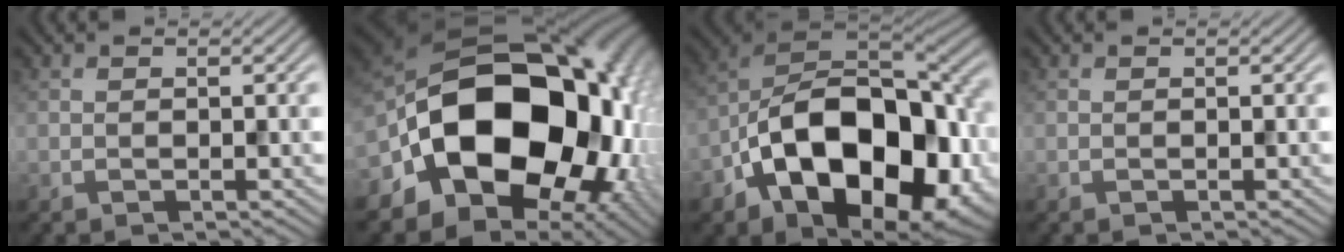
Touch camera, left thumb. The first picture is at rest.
{"total": 22.5, "force": [-4.3, 15.7, 15.5], "torque": [-0.306, -0.033, -0.053]}
{"total": 20.0, "force": [-7.0, 11.6, 14.7], "torque": [-0.260, -0.033, -0.112]}
{"total": 0.0}